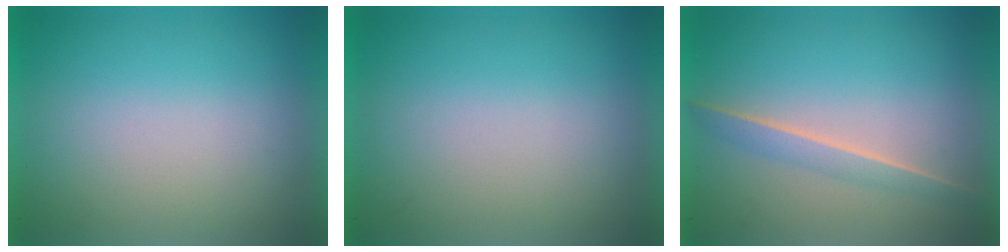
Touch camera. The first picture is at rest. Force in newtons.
{"total": 0.0}
{"total": 1.5}